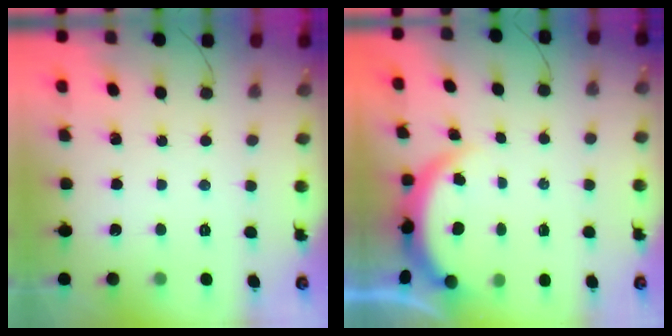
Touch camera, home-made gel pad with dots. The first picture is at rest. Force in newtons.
{"total": 3.6, "press": 3.6, "slide": 0.6}